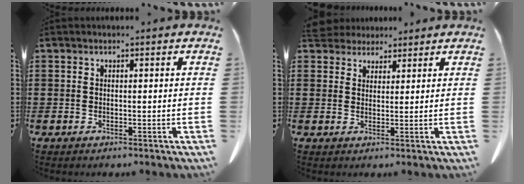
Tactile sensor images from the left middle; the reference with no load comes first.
{"total": 3.4, "force": [3.2, 1.1, 0.1], "torque": [-0.014, -0.003, 0.063]}